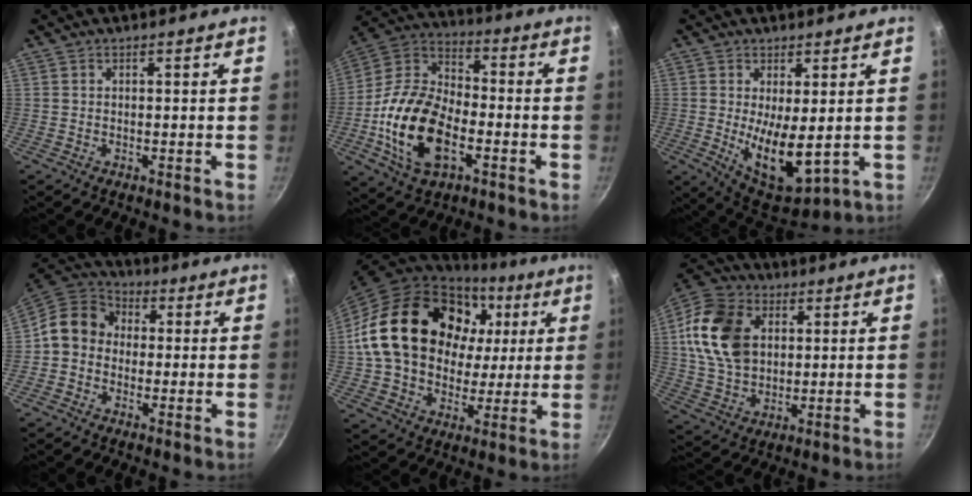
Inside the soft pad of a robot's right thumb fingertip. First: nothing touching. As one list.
[{"total": 20.1, "force": [-5.6, 11.8, 15.3], "torque": [-0.280, 0.033, -0.116]}, {"total": 11.4, "force": [-0.1, 4.8, 10.3], "torque": [-0.151, -0.029, 0.017]}, {"total": 10.0, "force": [-0.2, 8.7, 5.0], "torque": [-0.059, 0.032, -0.032]}, {"total": 27.1, "force": [6.5, 20.4, 16.7], "torque": [-0.267, 0.022, 0.118]}, {"total": 16.5, "force": [3.5, 12.0, 10.8], "torque": [-0.184, 0.000, 0.061]}]